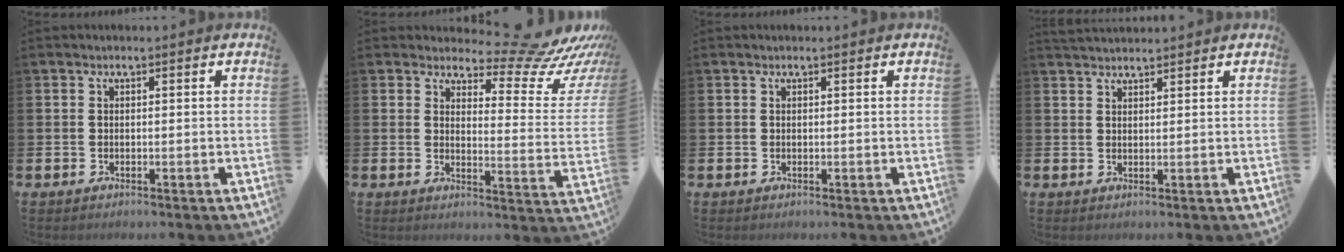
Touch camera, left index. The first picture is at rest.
{"total": 8.4, "force": [7.2, 2.5, 3.4], "torque": [-0.047, -0.069, 0.116]}
{"total": 0.0}
{"total": 2.3, "force": [2.2, 0.4, 0.2], "torque": [0.000, -0.008, 0.040]}